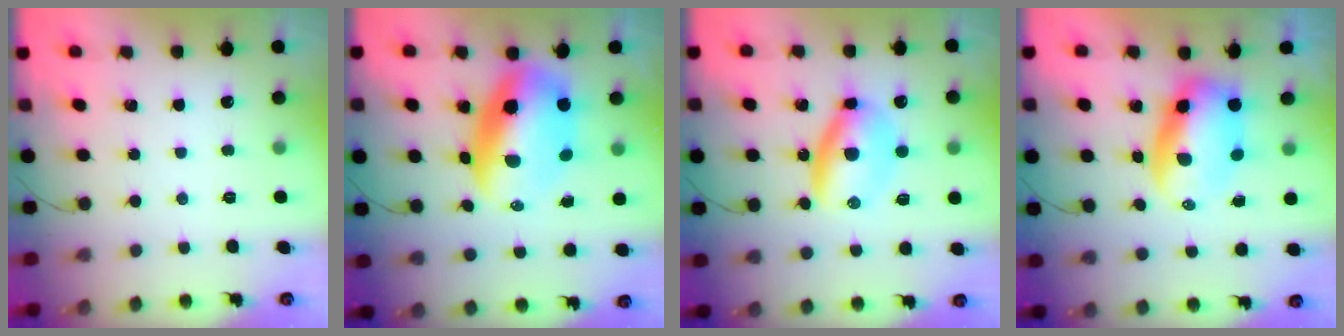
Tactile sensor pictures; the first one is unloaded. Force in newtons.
{"total": 14.9, "press": 14.4, "slide": 3.8}
{"total": 7.4, "press": 7.2, "slide": 1.8}
{"total": 8.1, "press": 7.8, "slide": 1.9}